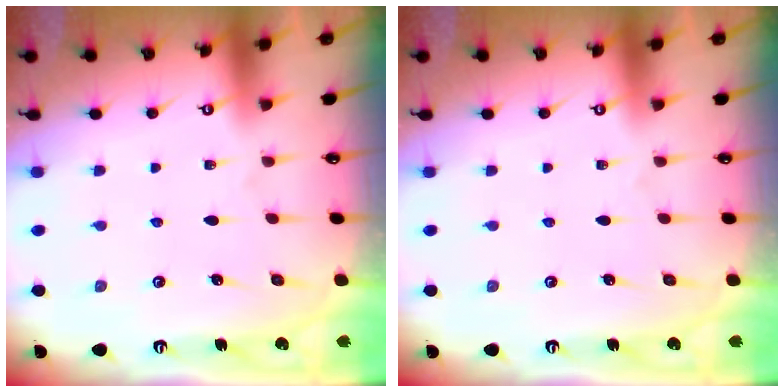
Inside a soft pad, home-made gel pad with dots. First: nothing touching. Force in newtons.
{"total": 0.0}